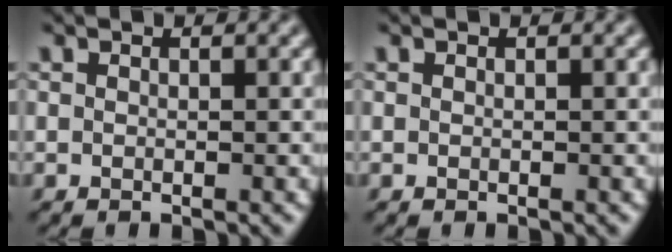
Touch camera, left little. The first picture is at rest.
{"total": 0.0}